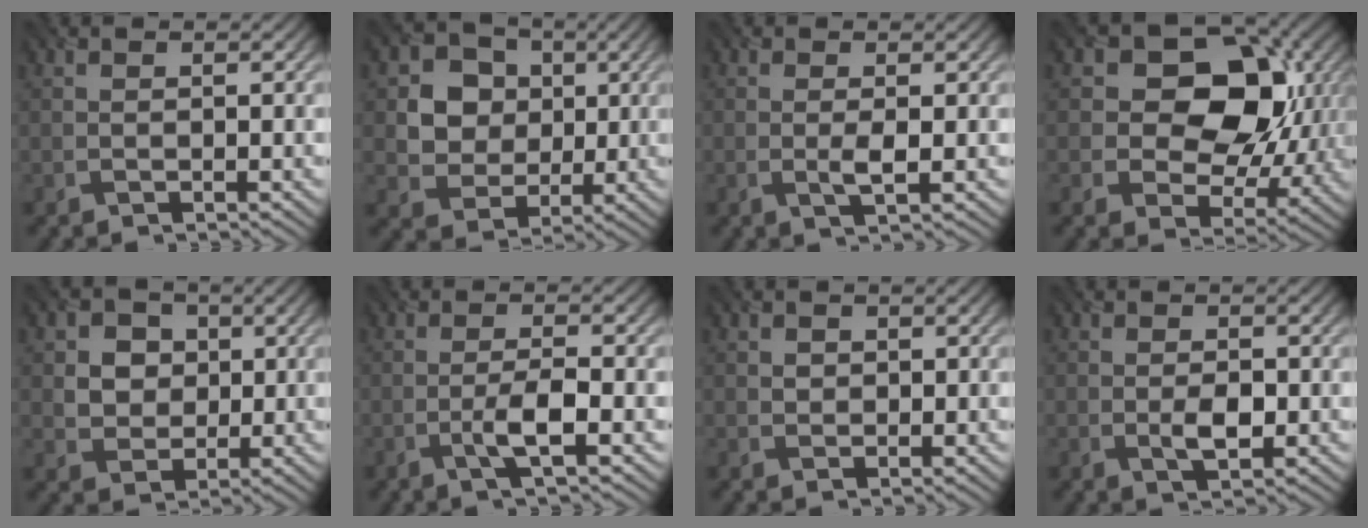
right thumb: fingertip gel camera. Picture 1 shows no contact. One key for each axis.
{"total": 7.7, "fx": 1.5, "fy": 6.7, "fz": 3.3, "tx": -0.090, "ty": 0.000, "tz": 0.019}
{"total": 1.9, "fx": -0.1, "fy": 0.4, "fz": 1.8, "tx": -0.039, "ty": -0.001, "tz": -0.004}
{"total": 15.8, "fx": 3.6, "fy": 11.2, "fz": 10.5, "tx": -0.157, "ty": 0.011, "tz": 0.061}
{"total": 5.5, "fx": 1.3, "fy": 4.8, "fz": 2.4, "tx": -0.077, "ty": -0.002, "tz": 0.013}
{"total": 3.6, "fx": -1.4, "fy": 0.5, "fz": 3.3, "tx": -0.064, "ty": 0.009, "tz": -0.033}
{"total": 1.2, "fx": 0.4, "fy": 1.1, "fz": 0.4, "tx": -0.010, "ty": -0.003, "tz": 0.006}
{"total": 2.9, "fx": -0.5, "fy": 1.5, "fz": 2.4, "tx": -0.042, "ty": -0.003, "tz": -0.007}